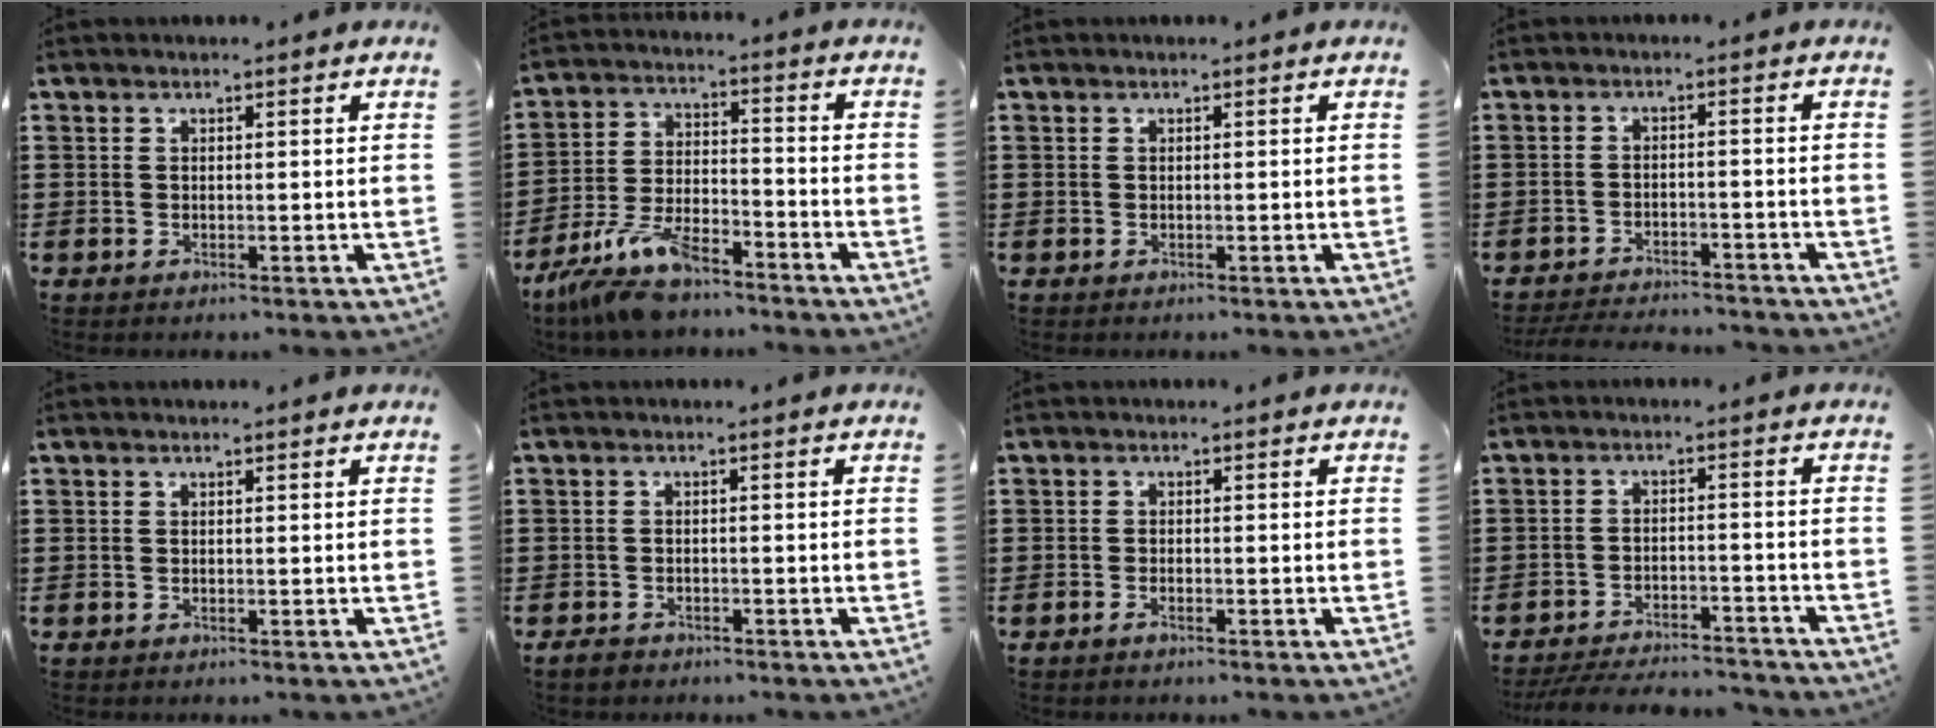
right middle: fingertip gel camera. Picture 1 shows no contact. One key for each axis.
{"total": 9.8, "fx": -8.2, "fy": 2.5, "fz": 4.8, "tx": -0.105, "ty": 0.010, "tz": -0.160}
{"total": 0.0}
{"total": 3.4, "fx": -3.3, "fy": 0.3, "fz": 0.4, "tx": -0.009, "ty": 0.003, "tz": -0.069}
{"total": 0.0}
{"total": 1.3, "fx": -1.0, "fy": 0.6, "fz": 0.4, "tx": -0.011, "ty": 0.000, "tz": -0.022}
{"total": 1.0, "fx": -0.7, "fy": 0.2, "fz": 0.7, "tx": -0.016, "ty": -0.005, "tz": -0.013}
{"total": 4.8, "fx": -4.7, "fy": 0.4, "fz": 1.0, "tx": -0.023, "ty": 0.000, "tz": -0.096}